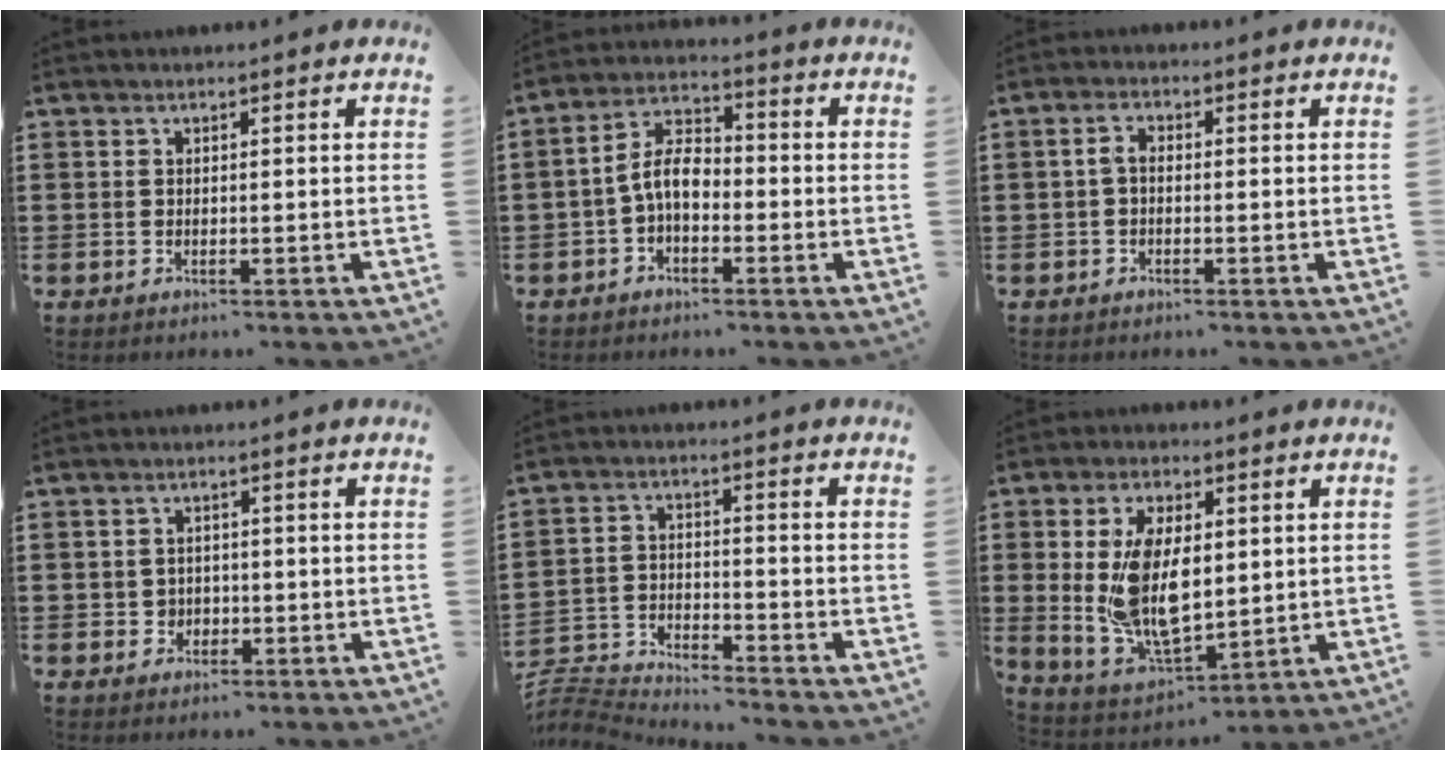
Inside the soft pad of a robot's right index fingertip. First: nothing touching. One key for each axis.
{"total": 6.1, "fx": -1.4, "fy": 3.3, "fz": 4.9, "tx": -0.116, "ty": 0.005, "tz": -0.035}
{"total": 2.0, "fx": -0.3, "fy": 0.9, "fz": 1.7, "tx": -0.043, "ty": -0.002, "tz": -0.009}
{"total": 2.2, "fx": -0.4, "fy": 2.1, "fz": 0.3, "tx": -0.014, "ty": 0.005, "tz": -0.013}
{"total": 4.5, "fx": -4.5, "fy": 0.5, "fz": 0.2, "tx": -0.029, "ty": -0.004, "tz": -0.100}
{"total": 12.4, "fx": 1.5, "fy": 7.0, "fz": 10.1, "tx": -0.215, "ty": 0.000, "tz": 0.028}